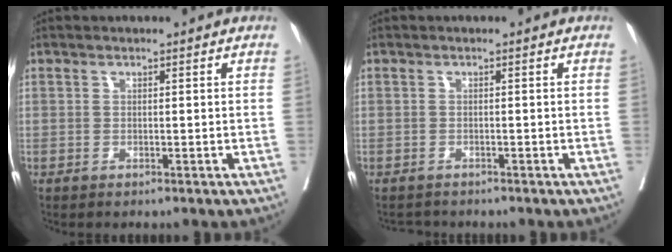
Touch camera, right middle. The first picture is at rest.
{"total": 1.5, "force": [-1.5, 0.4, -0.2], "torque": [0.000, -0.005, -0.025]}